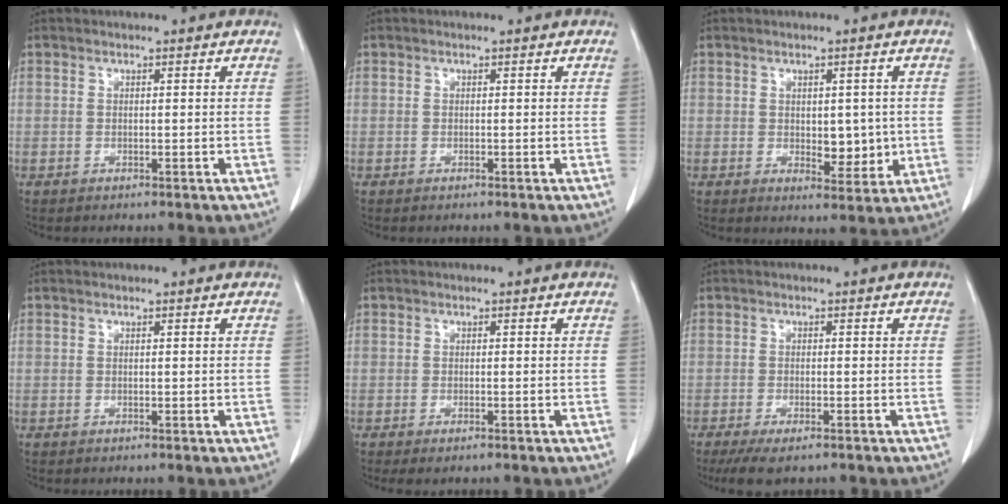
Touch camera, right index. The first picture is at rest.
{"total": 0.0}
{"total": 4.9, "force": [0.0, 2.7, 4.1], "torque": [-0.046, -0.006, 0.011]}
{"total": 0.0}
{"total": 1.6, "force": [-1.1, 0.4, 1.1], "torque": [-0.013, -0.005, -0.011]}
{"total": 5.8, "force": [-4.3, 1.4, 3.6], "torque": [-0.053, -0.013, -0.064]}